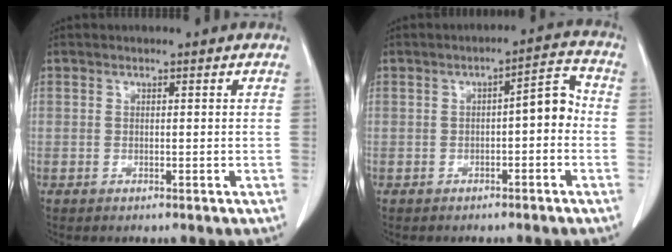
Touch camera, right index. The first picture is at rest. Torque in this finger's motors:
{"motor_torque": [0.64, -0.29, 0.22, 0.06]}